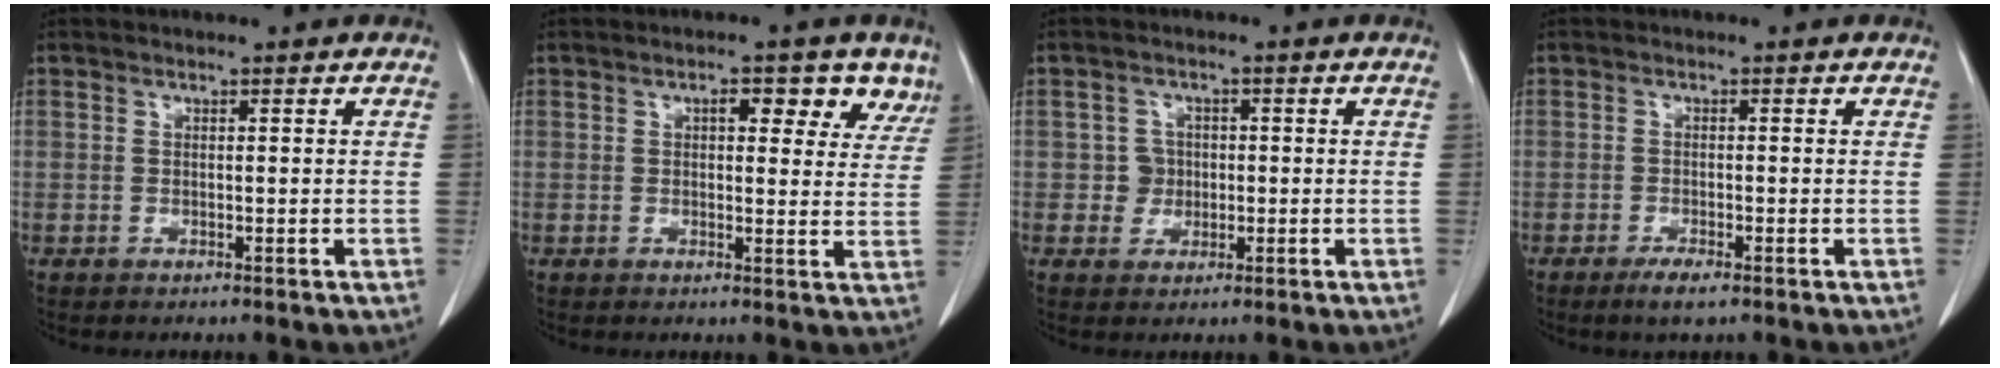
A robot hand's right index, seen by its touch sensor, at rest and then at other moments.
{"total": 6.0, "force": [3.4, 2.8, 4.0], "torque": [-0.033, 0.006, 0.037]}
{"total": 2.9, "force": [0.0, 2.9, 0.5], "torque": [0.008, 0.010, 0.004]}
{"total": 2.5, "force": [-1.6, 0.4, 1.8], "torque": [-0.035, -0.003, -0.029]}